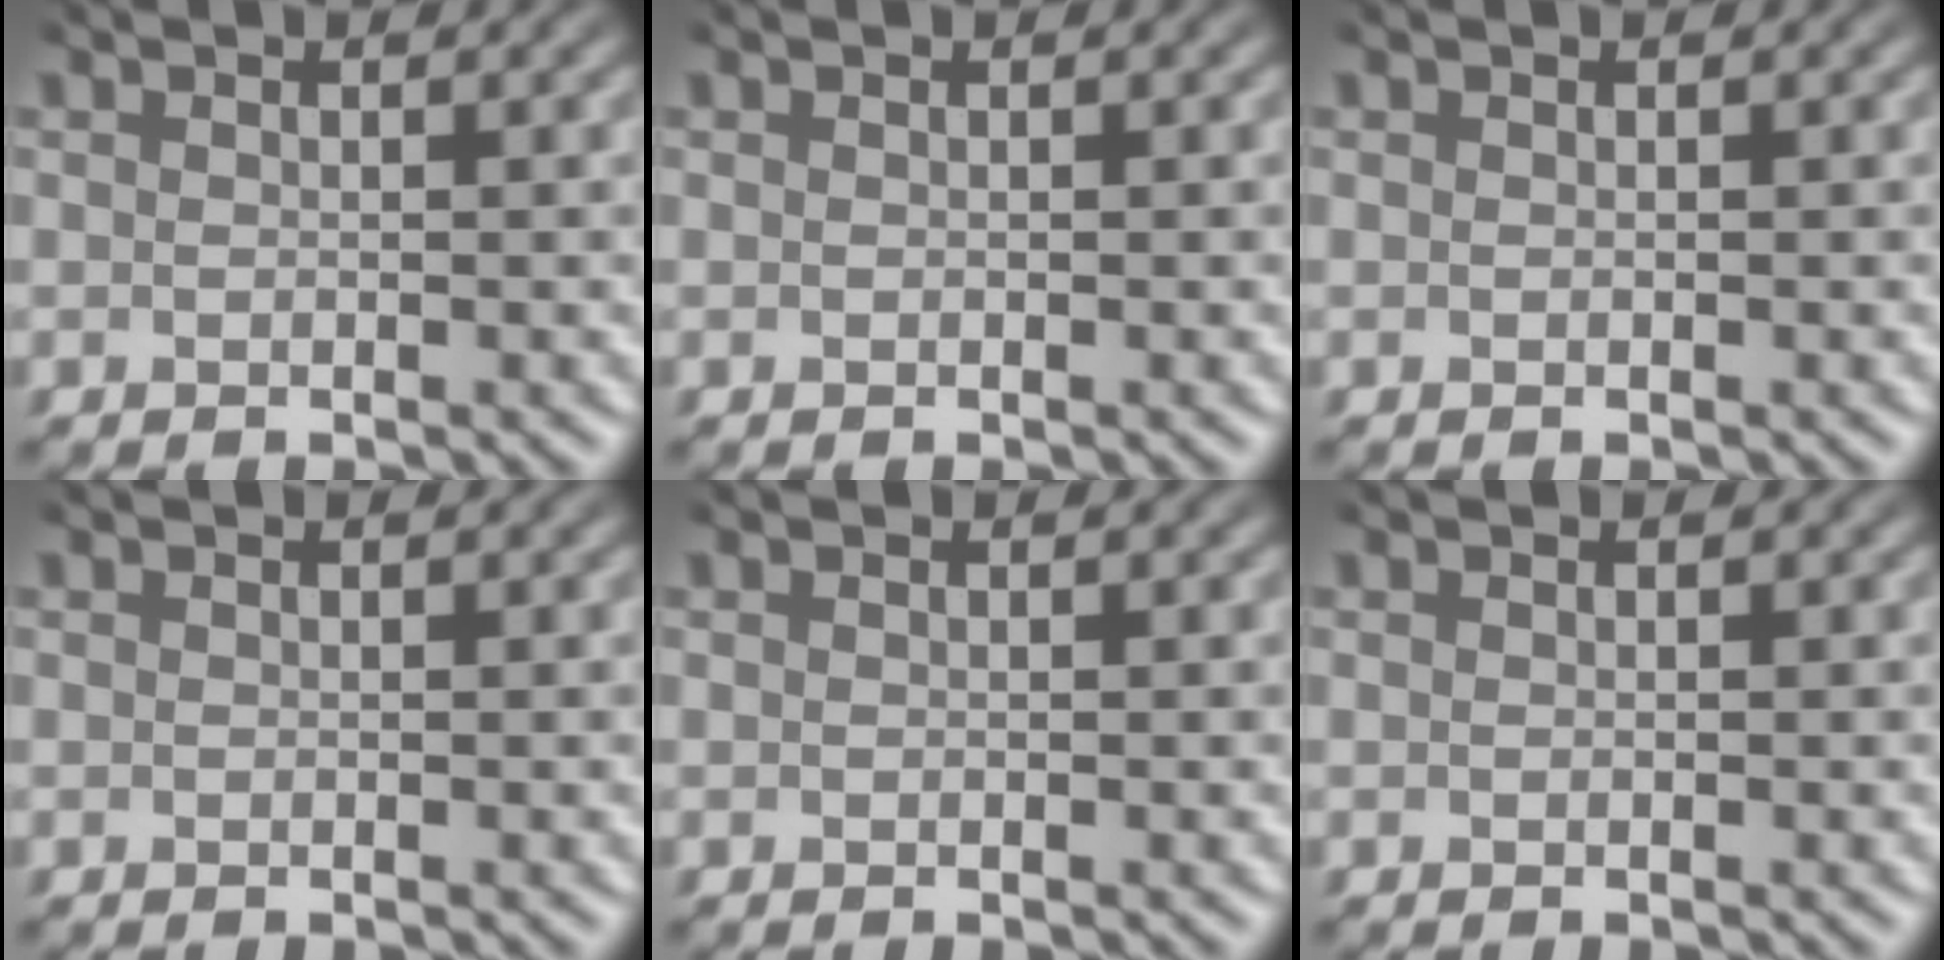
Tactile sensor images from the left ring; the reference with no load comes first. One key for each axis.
{"total": 0.0}
{"total": 0.0}
{"total": 0.0}
{"total": 0.0}
{"total": 0.0}